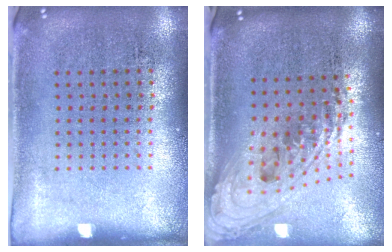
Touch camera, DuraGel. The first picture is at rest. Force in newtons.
{"total": 2.3, "press": 1.7, "slide": 1.6}